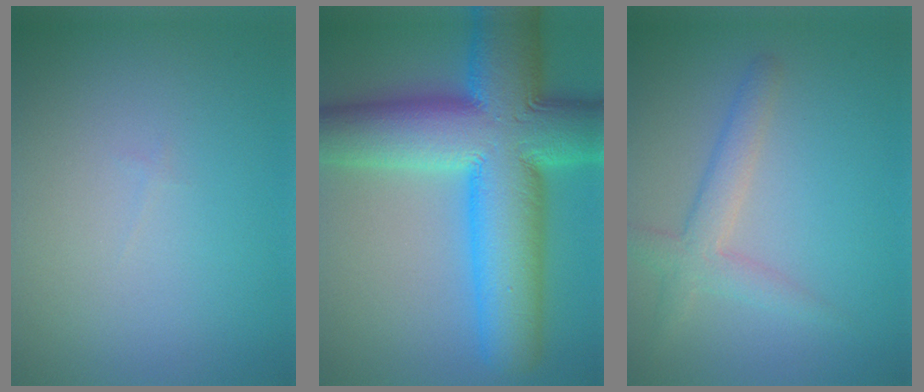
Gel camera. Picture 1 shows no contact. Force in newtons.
{"total": 15.3, "press": 15.3, "slide": 0.3}
{"total": 3.0, "press": 3.0, "slide": 0.1}